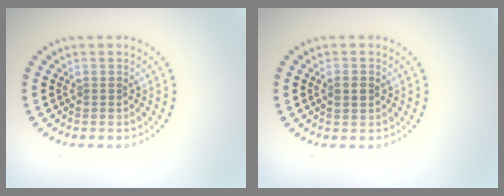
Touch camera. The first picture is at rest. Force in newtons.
{"total": 1.2, "press": 1.2, "slide": 0.2}